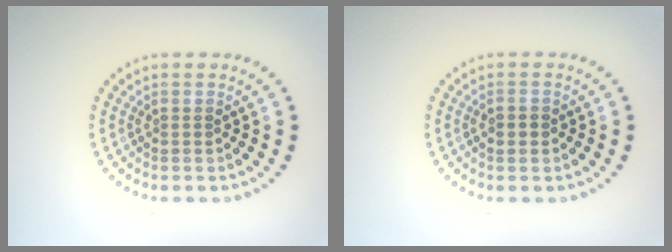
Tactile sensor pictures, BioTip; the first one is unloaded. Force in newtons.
{"total": 1.7, "press": 1.7, "slide": 0.0}